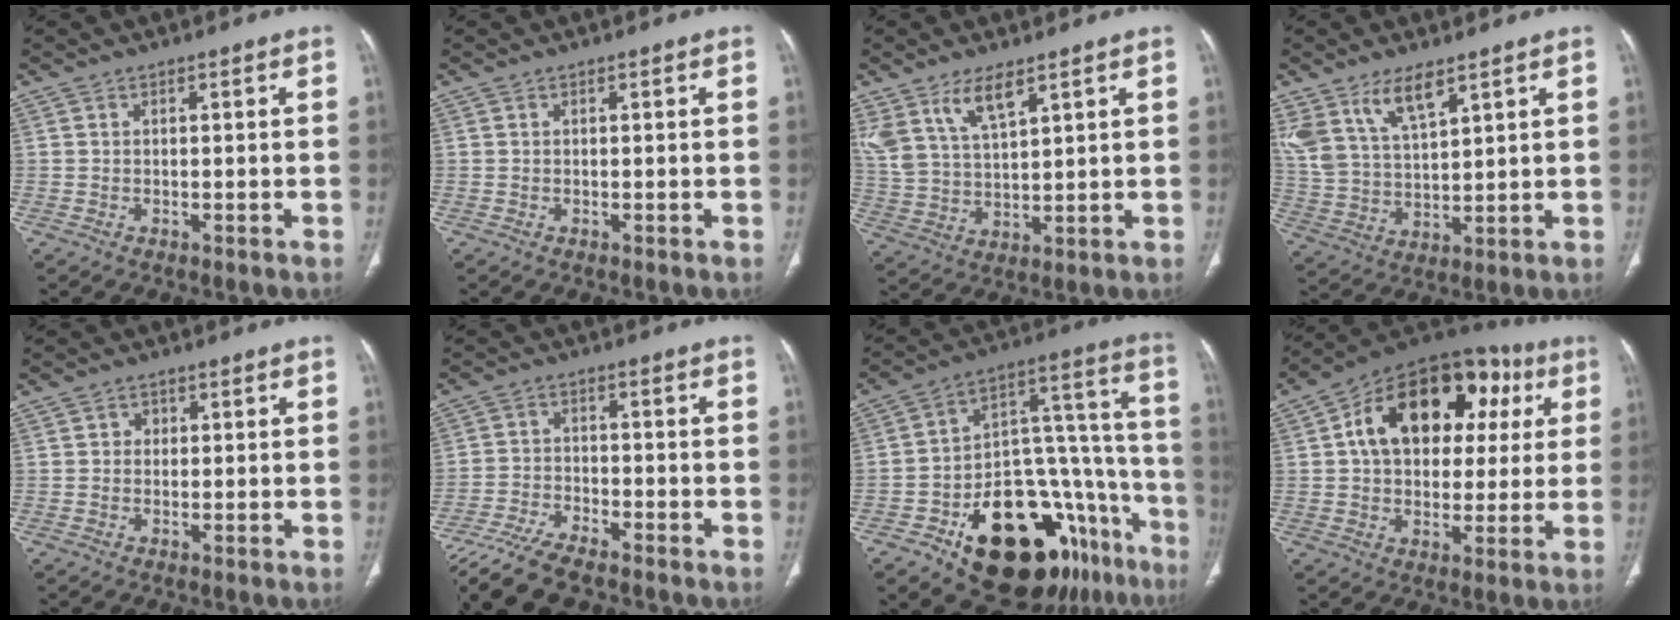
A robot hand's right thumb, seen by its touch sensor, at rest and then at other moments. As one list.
[{"total": 0.0}, {"total": 9.4, "force": [5.9, 3.6, 6.3], "torque": [-0.123, -0.023, 0.128]}, {"total": 10.4, "force": [6.7, 4.2, 6.8], "torque": [-0.129, -0.026, 0.143]}, {"total": 1.6, "force": [0.3, 1.5, 0.5], "torque": [0.001, 0.002, 0.002]}, {"total": 12.2, "force": [-10.3, 2.7, 5.9], "torque": [-0.120, 0.018, -0.179]}, {"total": 30.7, "force": [-15.0, 16.0, 21.6], "torque": [-0.222, 0.114, -0.211]}, {"total": 22.7, "force": [5.8, 15.0, 16.0], "torque": [-0.202, 0.032, 0.081]}]